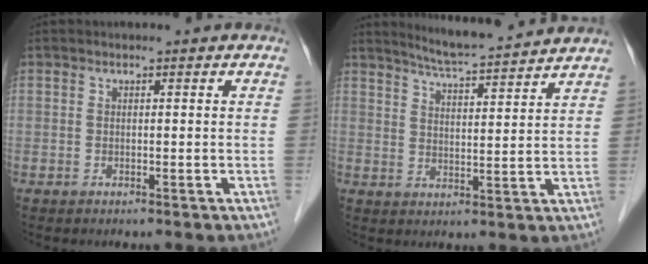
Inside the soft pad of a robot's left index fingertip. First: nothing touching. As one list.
[{"total": 10.3, "force": [9.6, -0.5, 3.5], "torque": [-0.069, 0.010, 0.143]}]